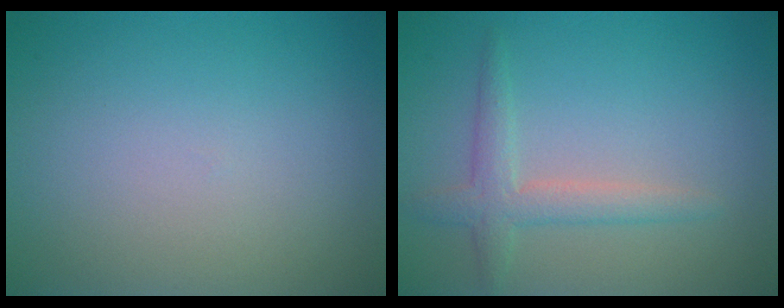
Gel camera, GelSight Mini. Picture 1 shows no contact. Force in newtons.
{"total": 2.5, "press": 2.5, "slide": 0.1}